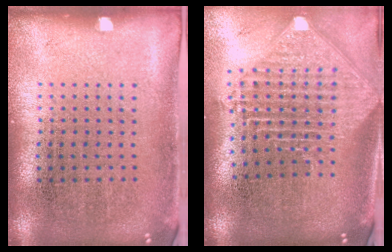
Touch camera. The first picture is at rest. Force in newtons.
{"total": 2.3, "press": 1.8, "slide": 1.5}